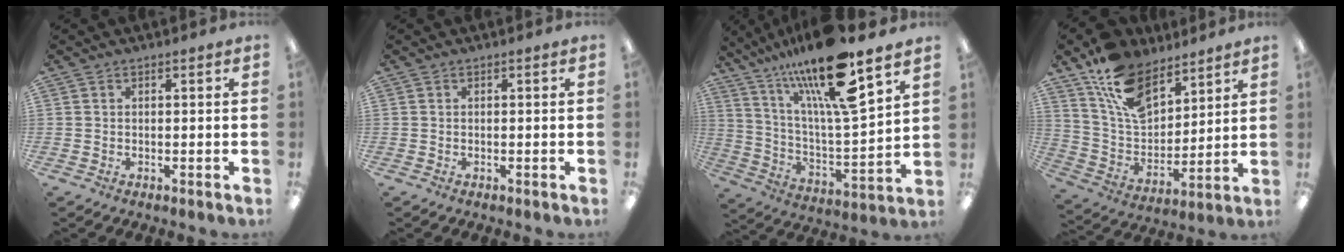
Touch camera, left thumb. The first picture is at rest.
{"total": 0.0}
{"total": 20.6, "force": [15.5, 3.2, 13.2], "torque": [-0.240, -0.094, 0.252]}
{"total": 15.8, "force": [10.4, 8.4, 8.3], "torque": [-0.166, -0.042, 0.200]}